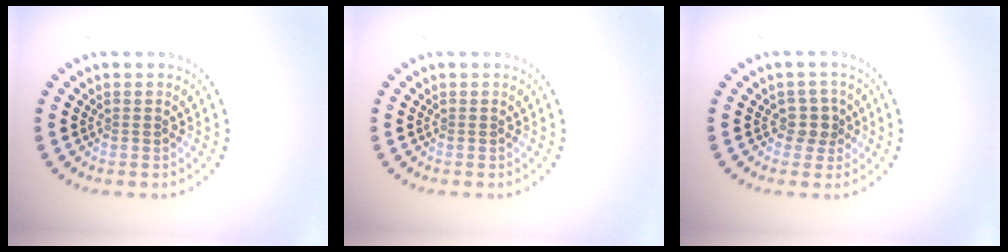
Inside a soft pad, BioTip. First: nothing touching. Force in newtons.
{"total": 0.0}
{"total": 1.9, "press": 1.6, "slide": 1.2}